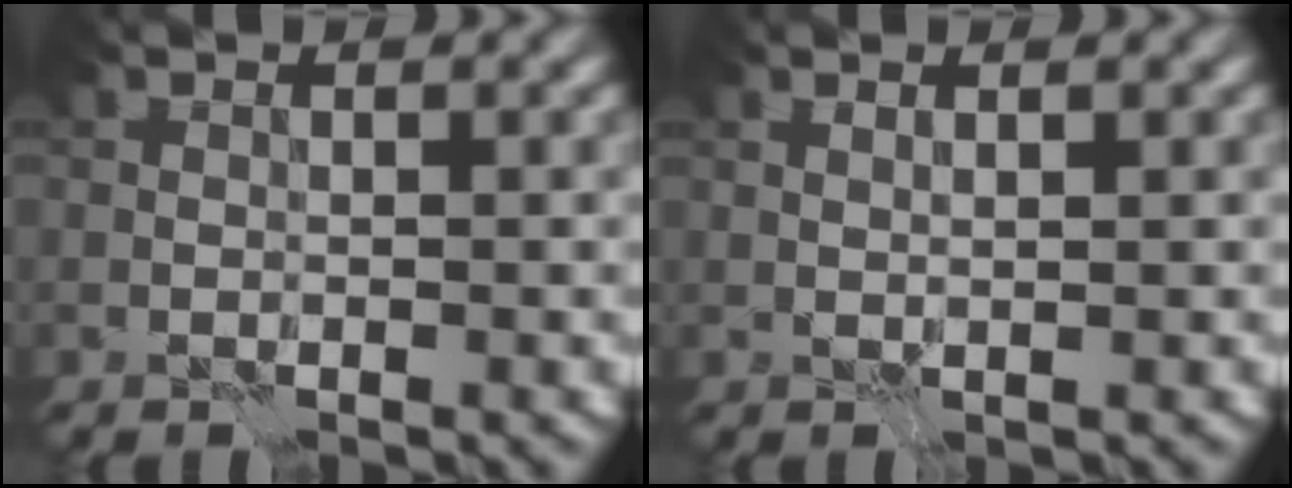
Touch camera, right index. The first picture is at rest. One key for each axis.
{"total": 1.0, "fx": 0.9, "fy": 0.2, "fz": 0.5, "tx": 0.004, "ty": -0.004, "tz": 0.002}